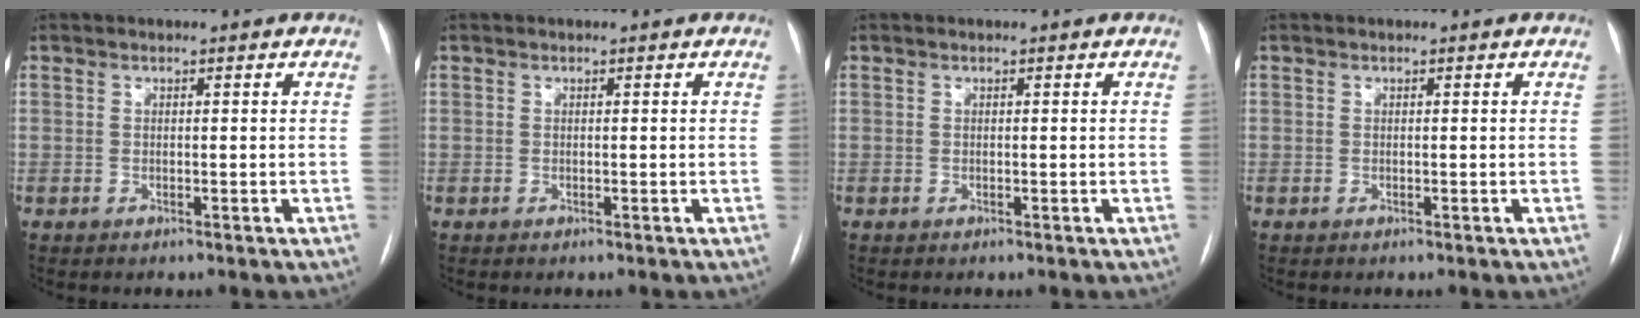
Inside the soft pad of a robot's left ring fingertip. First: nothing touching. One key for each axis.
{"total": 0.0}
{"total": 0.0}
{"total": 0.0}